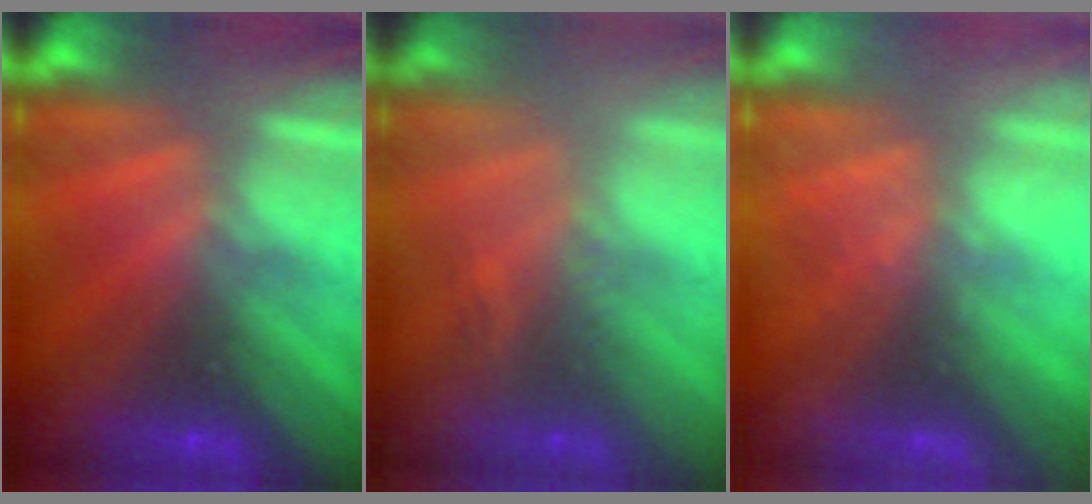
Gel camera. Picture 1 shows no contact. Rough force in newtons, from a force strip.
{"total": 2.8}
{"total": 2.3}